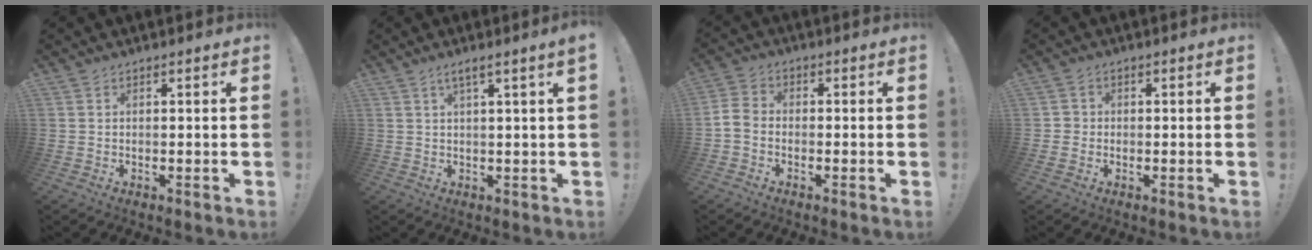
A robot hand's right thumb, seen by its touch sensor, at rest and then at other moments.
{"total": 3.0, "force": [1.2, -0.6, 2.7], "torque": [-0.052, -0.003, 0.019]}
{"total": 4.7, "force": [-1.9, 3.2, 3.0], "torque": [-0.068, 0.013, -0.034]}
{"total": 1.9, "force": [-0.5, 1.7, 0.7], "torque": [-0.011, 0.007, -0.009]}